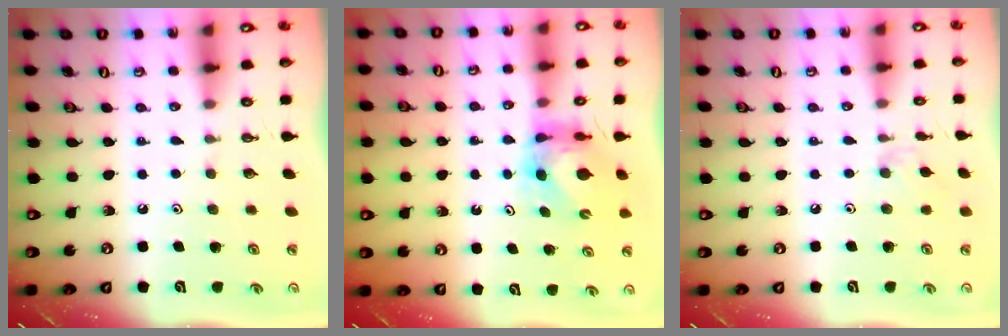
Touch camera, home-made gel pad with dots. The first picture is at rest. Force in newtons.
{"total": 6.2, "press": 6.1, "slide": 0.8}
{"total": 5.9, "press": 5.9, "slide": 0.6}